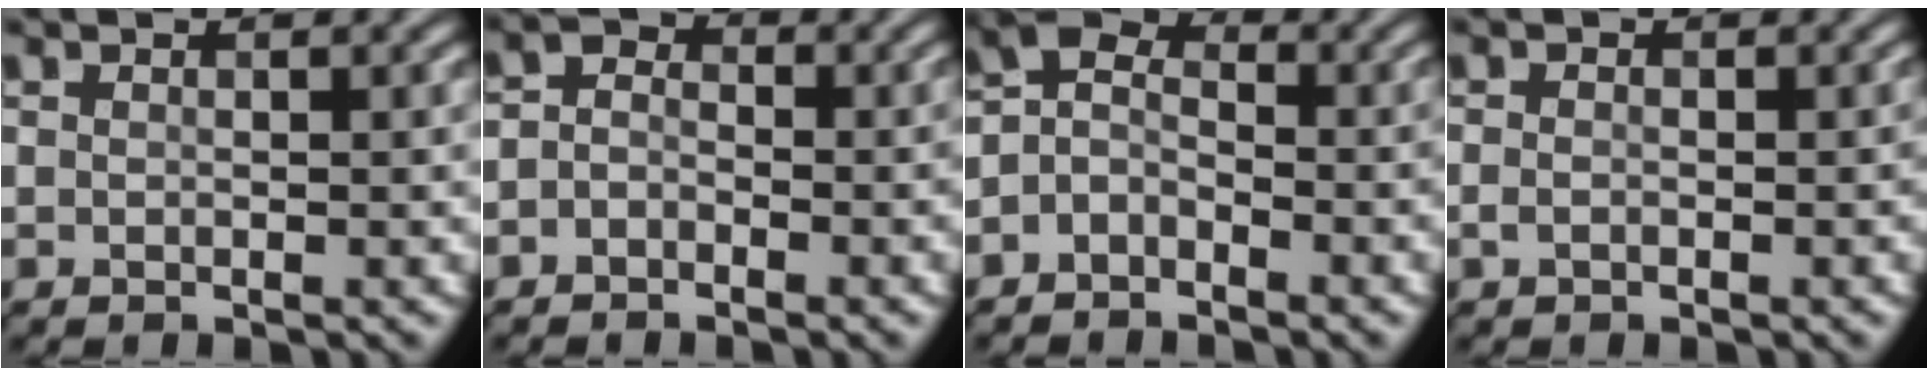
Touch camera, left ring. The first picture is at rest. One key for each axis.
{"total": 2.7, "fx": -2.0, "fy": 1.8, "fz": 0.5, "tx": -0.013, "ty": -0.001, "tz": -0.054}
{"total": 4.0, "fx": -2.3, "fy": 2.7, "fz": 1.8, "tx": -0.040, "ty": 0.006, "tz": -0.068}
{"total": 1.2, "fx": -1.0, "fy": 0.7, "fz": 0.3, "tx": -0.014, "ty": -0.003, "tz": -0.026}